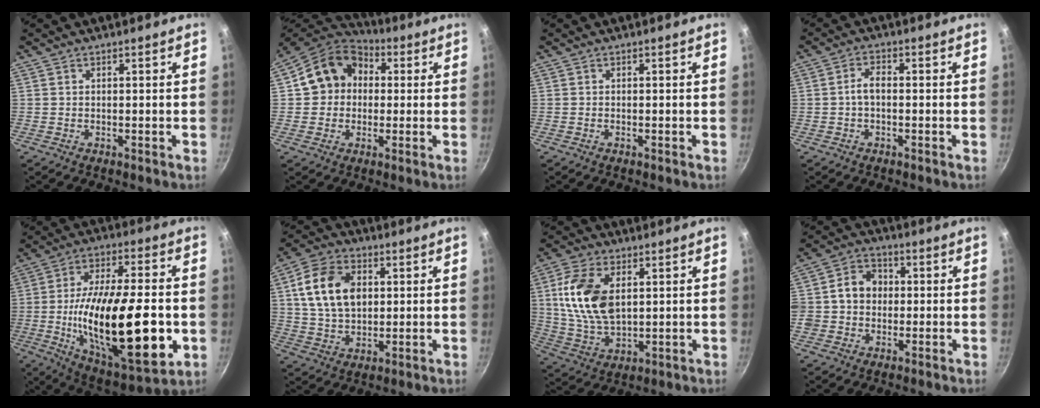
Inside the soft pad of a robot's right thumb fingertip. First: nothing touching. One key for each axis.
{"total": 12.8, "fx": 1.5, "fy": 11.0, "fz": 6.4, "tx": -0.070, "ty": 0.029, "tz": 0.007}
{"total": 0.0}
{"total": 3.0, "fx": -0.5, "fy": 1.7, "fz": 2.5, "tx": -0.044, "ty": 0.017, "tz": -0.012}
{"total": 29.6, "fx": -4.8, "fy": 11.1, "fz": 27.0, "tx": -0.442, "ty": 0.001, "tz": -0.069}
{"total": 14.0, "fx": 3.0, "fy": 9.6, "fz": 9.8, "tx": -0.160, "ty": 0.001, "tz": 0.050}
{"total": 14.4, "fx": 3.2, "fy": 8.5, "fz": 11.2, "tx": -0.204, "ty": -0.013, "tz": 0.068}
{"total": 8.2, "fx": 0.3, "fy": 7.2, "fz": 4.1, "tx": -0.033, "ty": 0.014, "tz": -0.011}